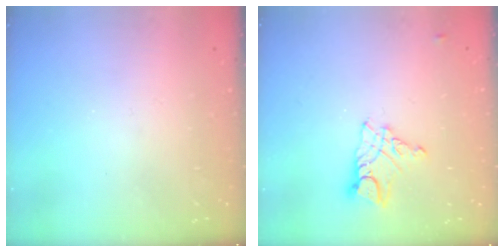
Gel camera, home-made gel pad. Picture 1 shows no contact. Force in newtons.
{"total": 9.0, "press": 9.0, "slide": 0.8}